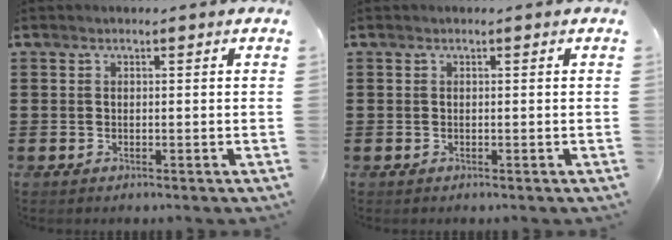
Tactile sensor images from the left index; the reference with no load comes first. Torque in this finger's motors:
{"motor_torque": [0.00, 0.00, 0.00, 0.00]}